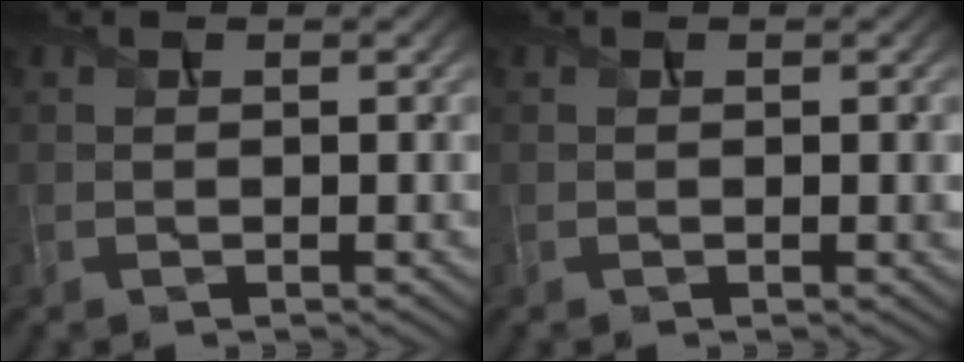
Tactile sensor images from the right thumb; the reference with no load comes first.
{"total": 0.6, "force": [-0.1, 0.1, 0.6], "torque": [-0.008, -0.005, -0.002]}